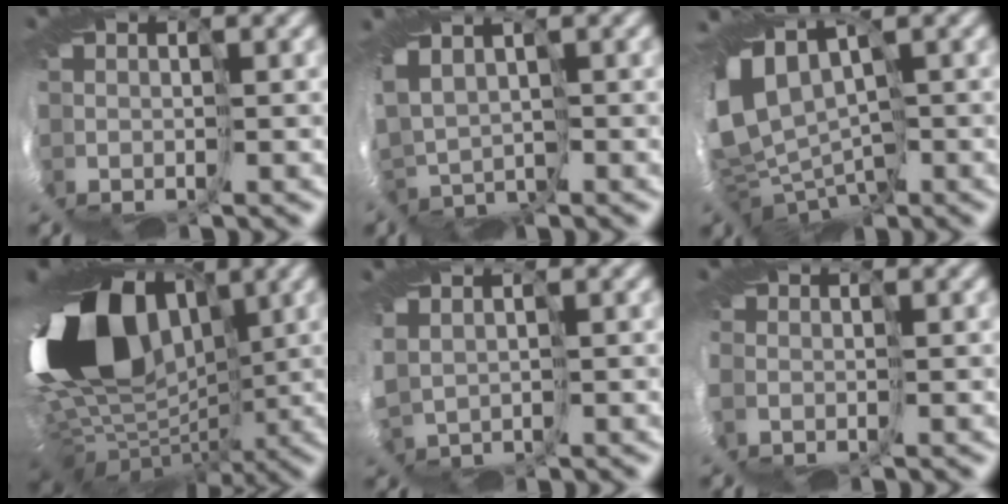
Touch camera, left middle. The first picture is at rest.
{"total": 1.1, "force": [0.8, 0.6, 0.3], "torque": [-0.029, 0.000, -0.005]}
{"total": 4.6, "force": [0.6, 2.7, 3.6], "torque": [-0.098, -0.003, 0.004]}
{"total": 16.6, "force": [2.7, 12.0, 11.1], "torque": [-0.191, -0.004, 0.050]}
{"total": 2.4, "force": [1.2, 1.8, 1.1], "torque": [-0.068, 0.007, 0.036]}
{"total": 2.2, "force": [-0.6, 1.8, 1.2], "torque": [-0.060, 0.002, -0.001]}